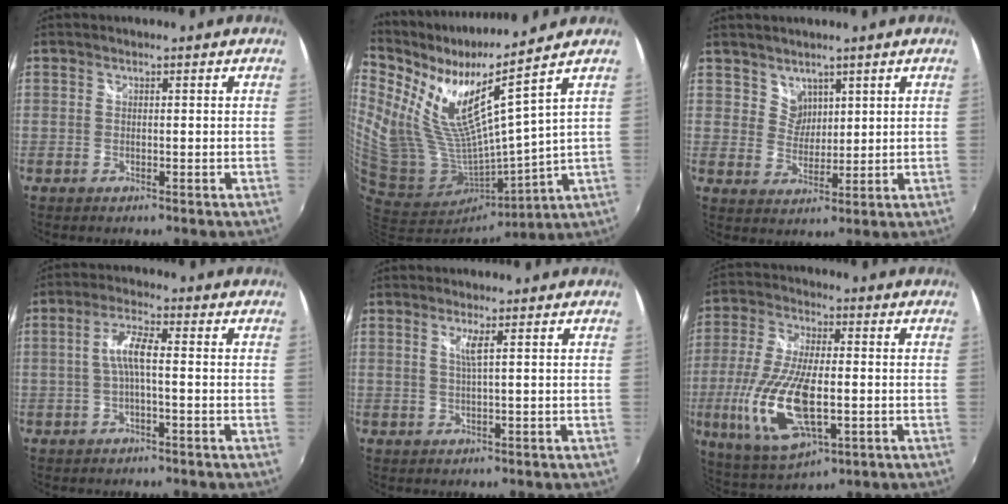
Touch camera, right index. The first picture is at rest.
{"total": 16.2, "force": [9.8, 1.6, 12.9], "torque": [-0.213, -0.016, 0.212]}
{"total": 3.9, "force": [3.0, 2.6, 0.2], "torque": [0.010, 0.009, 0.057]}
{"total": 4.7, "force": [-0.7, 0.7, 4.6], "torque": [-0.095, 0.009, -0.012]}
{"total": 1.9, "force": [0.9, -0.7, 1.4], "torque": [-0.028, -0.001, 0.018]}
{"total": 17.1, "force": [-3.4, 6.5, 15.4], "torque": [-0.328, -0.017, -0.058]}